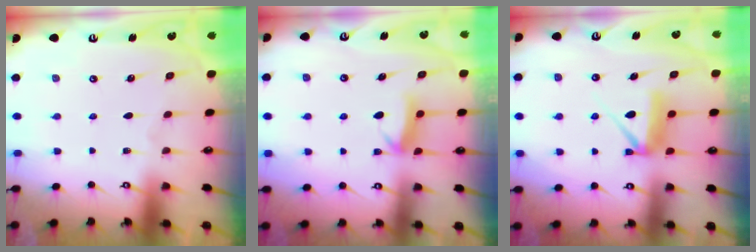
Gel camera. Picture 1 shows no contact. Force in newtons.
{"total": 5.9, "press": 5.9, "slide": 0.8}
{"total": 7.7, "press": 7.7, "slide": 0.4}